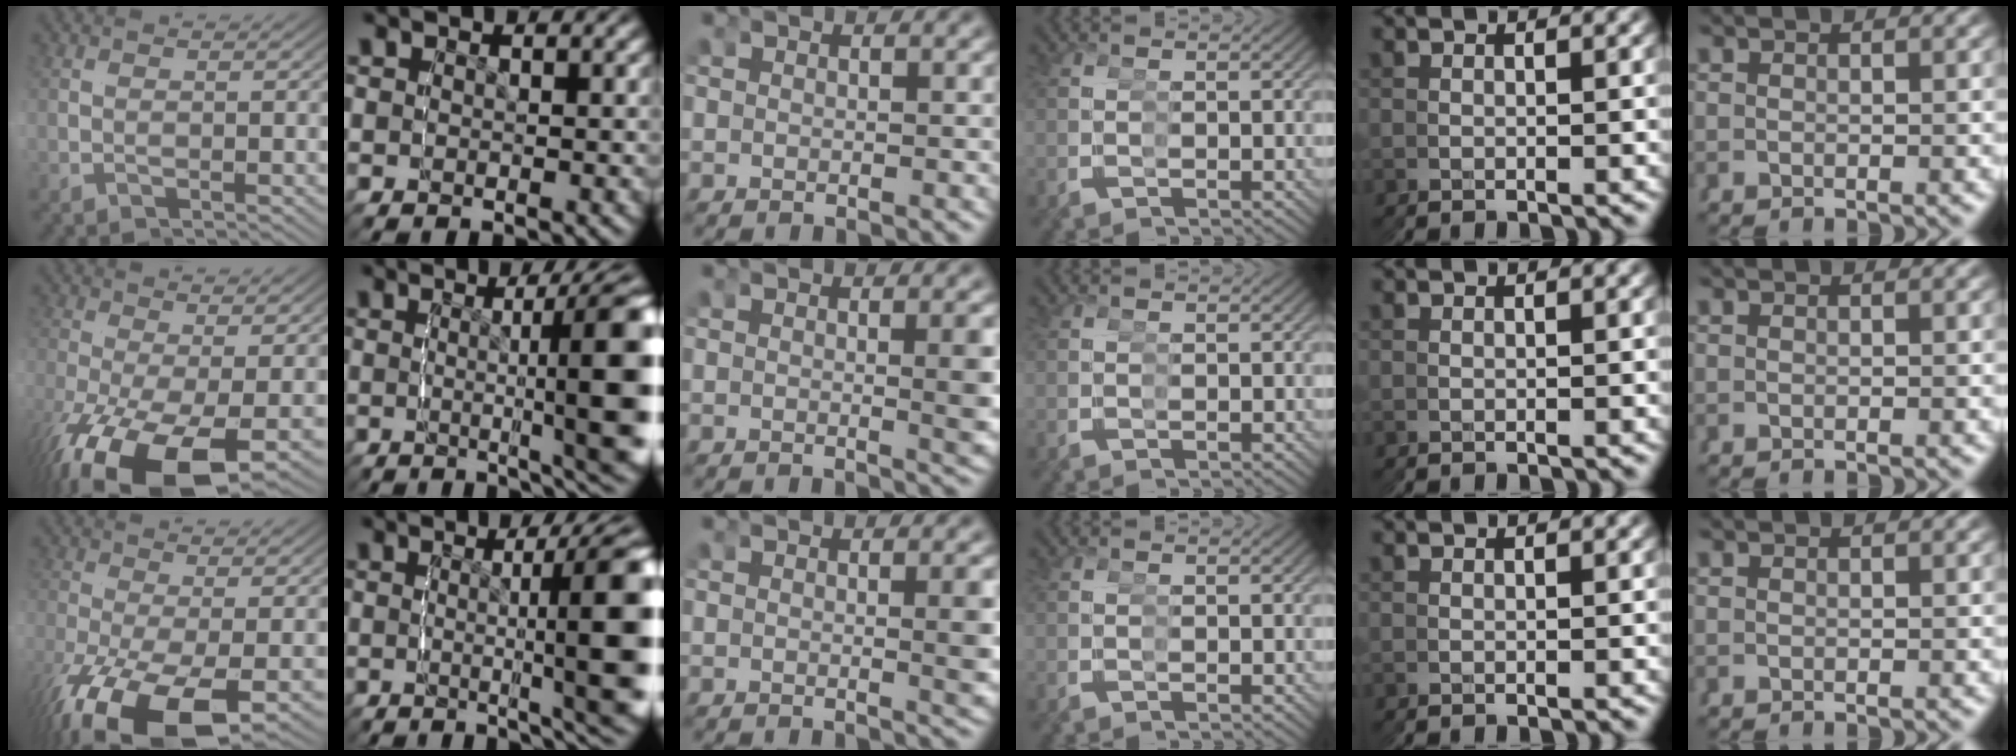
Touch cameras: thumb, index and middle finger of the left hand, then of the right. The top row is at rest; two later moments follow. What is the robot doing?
{"motion": "grasp_and_lifting", "object": "legos"}